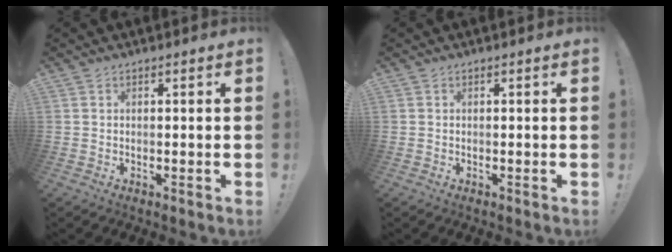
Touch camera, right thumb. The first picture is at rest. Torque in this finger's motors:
{"motor_torque": [-0.07, 0.02, 0.31, 0.07, -0.04]}